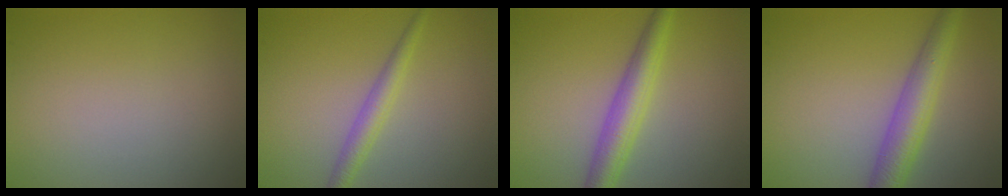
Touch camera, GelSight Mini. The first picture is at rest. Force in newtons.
{"total": 2.2, "press": 2.1, "slide": 0.1}
{"total": 4.0, "press": 4.0, "slide": 0.1}
{"total": 4.2, "press": 4.2, "slide": 0.2}